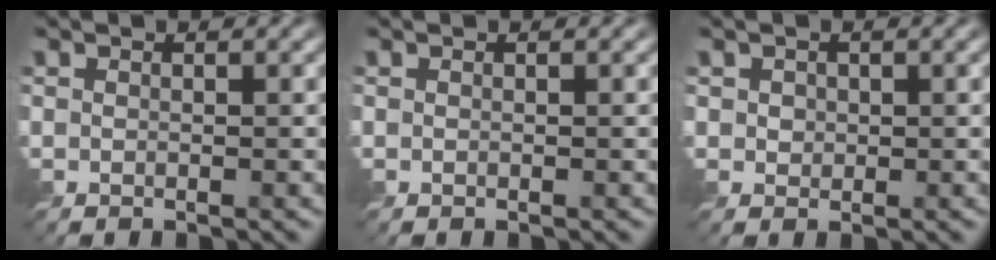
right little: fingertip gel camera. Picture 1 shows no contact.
{"total": 0.0}
{"total": 1.0, "force": [0.2, 1.0, 0.2], "torque": [-0.008, -0.004, 0.006]}